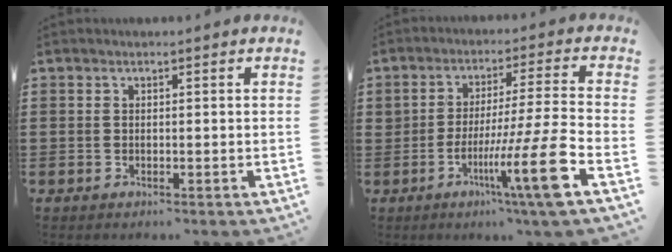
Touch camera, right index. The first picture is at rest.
{"total": 13.8, "force": [-5.1, 0.0, 12.8], "torque": [-0.212, -0.006, -0.086]}